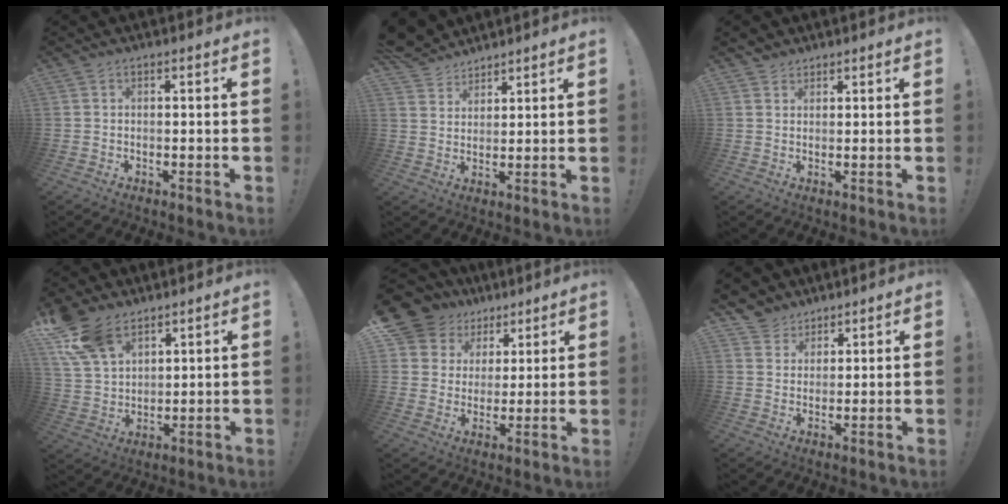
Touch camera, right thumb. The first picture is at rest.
{"total": 7.3, "force": [6.3, 3.5, 1.1], "torque": [-0.032, -0.039, 0.125]}
{"total": 2.3, "force": [1.9, 1.4, 0.1], "torque": [0.003, -0.013, 0.034]}
{"total": 13.6, "force": [9.0, 8.0, 6.4], "torque": [-0.138, -0.046, 0.176]}
{"total": 12.6, "force": [7.8, 9.4, 3.3], "torque": [-0.058, -0.053, 0.160]}
{"total": 5.5, "force": [4.1, 3.7, 0.1], "torque": [-0.009, -0.032, 0.082]}